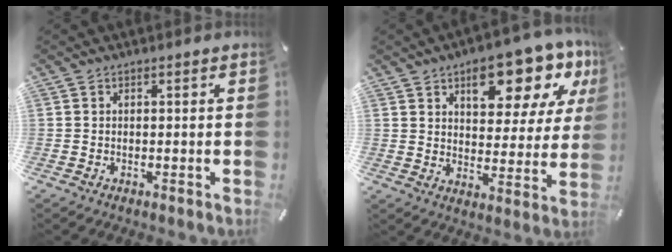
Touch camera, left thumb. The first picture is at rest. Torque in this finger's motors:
{"motor_torque": [2.47, 2.54, 1.42, -1.35, 0.17]}